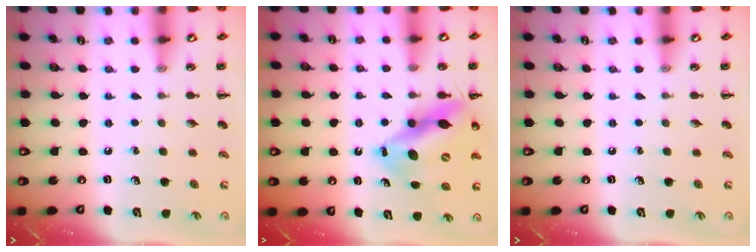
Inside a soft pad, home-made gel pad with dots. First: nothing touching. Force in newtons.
{"total": 14.6, "press": 14.0, "slide": 4.1}
{"total": 0.0}